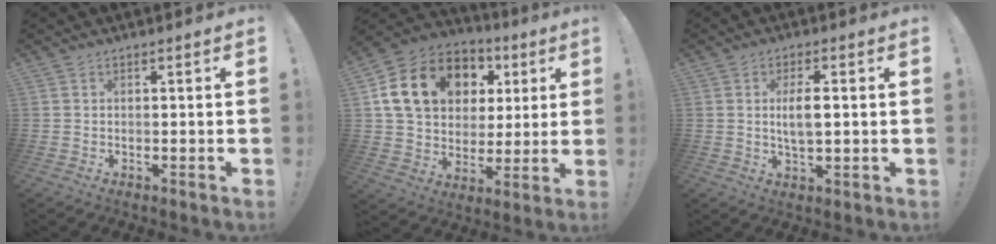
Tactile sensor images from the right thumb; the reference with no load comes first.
{"total": 19.3, "force": [7.1, 14.1, 11.2], "torque": [-0.183, -0.014, 0.147]}
{"total": 5.7, "force": [0.9, 2.0, 5.2], "torque": [-0.084, -0.008, 0.009]}